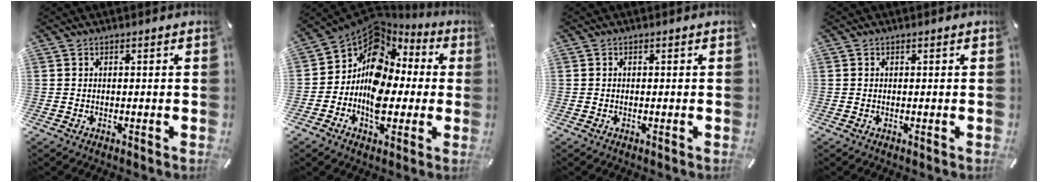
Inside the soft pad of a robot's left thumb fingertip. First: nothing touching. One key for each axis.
{"total": 12.4, "fx": -0.6, "fy": 10.2, "fz": 7.0, "tx": -0.156, "ty": -0.022, "tz": -0.011}
{"total": 0.0}
{"total": 0.0}